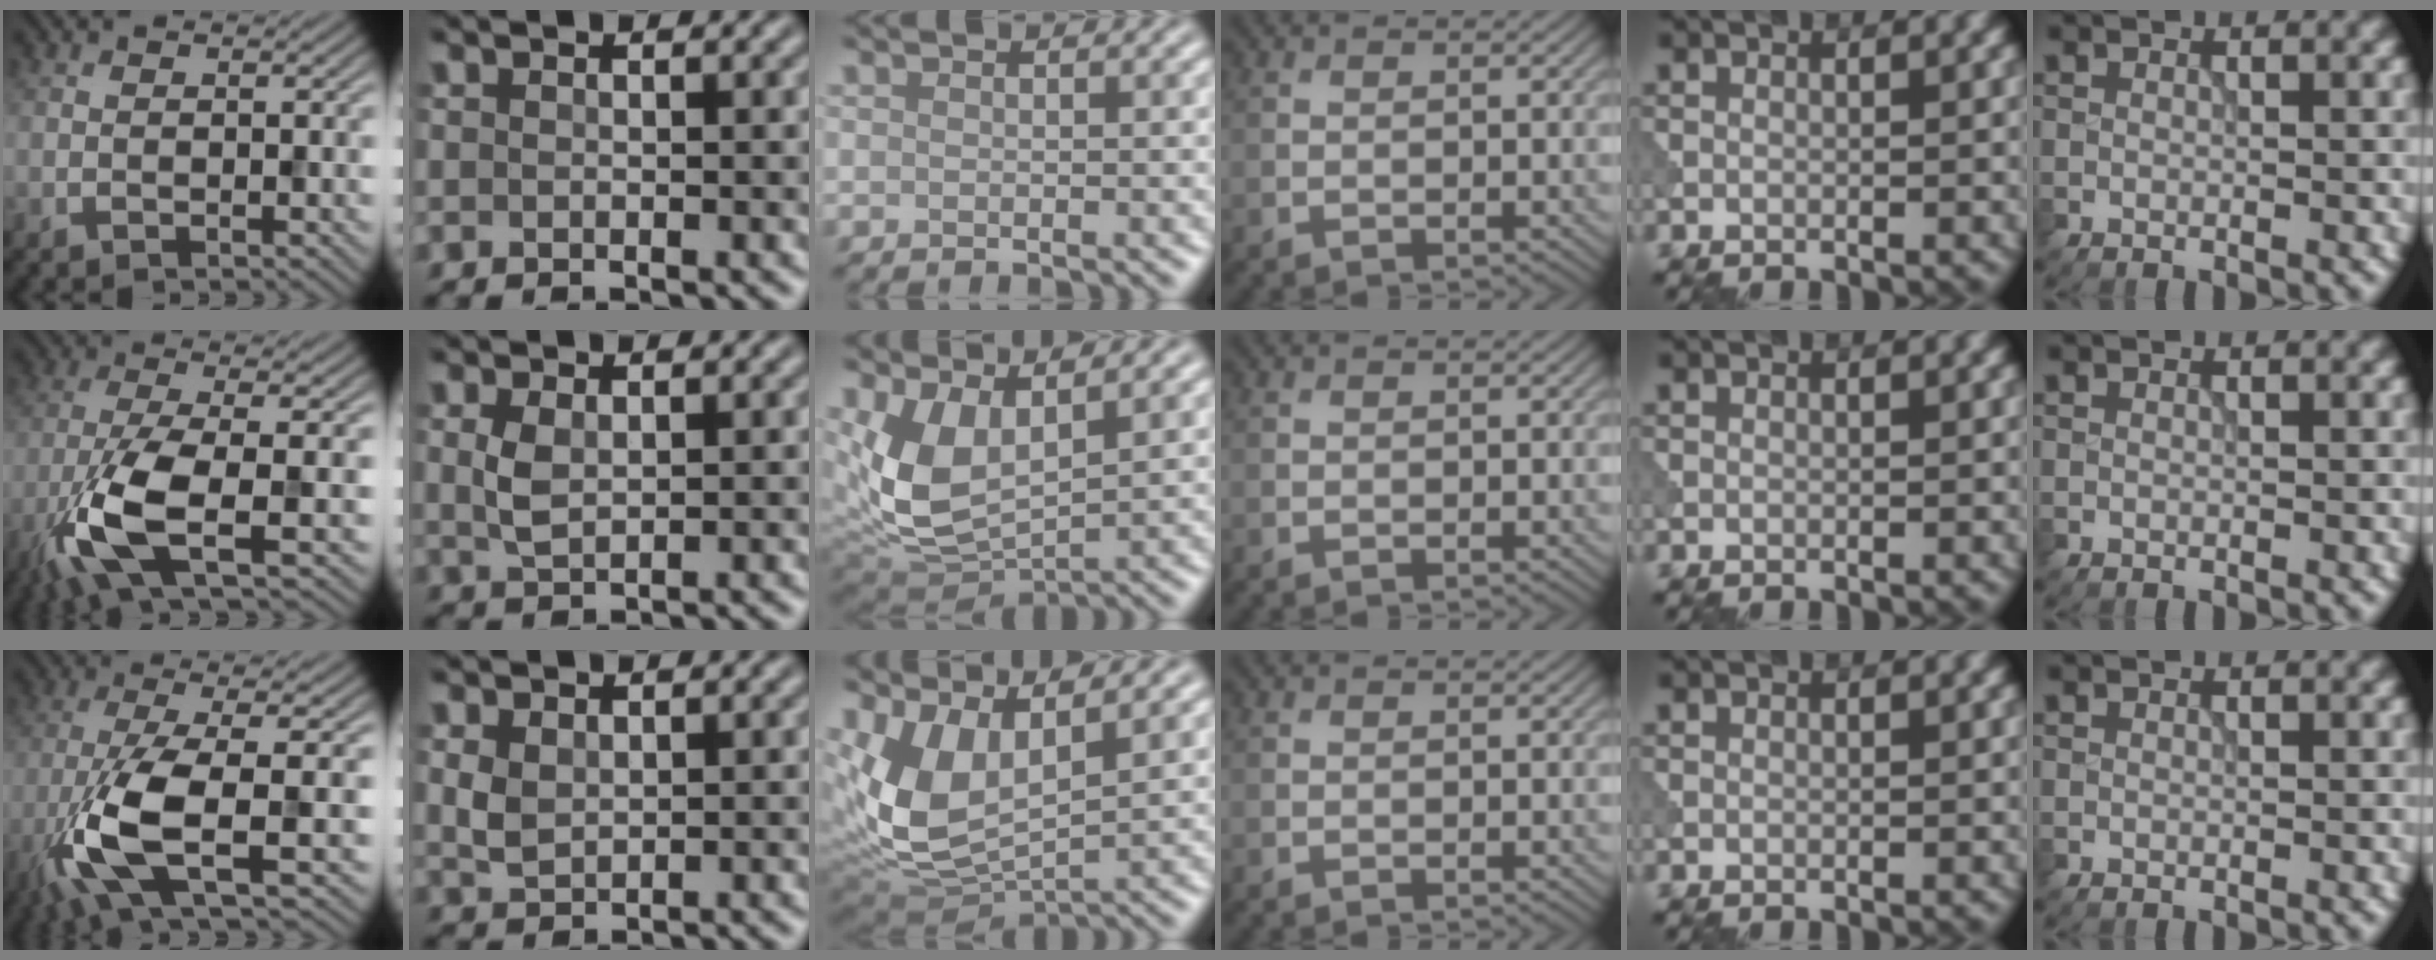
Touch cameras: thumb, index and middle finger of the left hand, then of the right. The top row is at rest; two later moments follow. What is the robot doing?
{"motion": "wipe", "object": "makeup brush"}